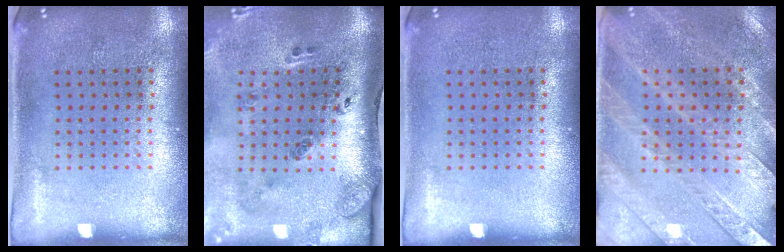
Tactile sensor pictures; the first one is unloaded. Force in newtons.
{"total": 3.2, "press": 1.9, "slide": 2.6}
{"total": 0.0}
{"total": 3.0, "press": 2.7, "slide": 1.1}